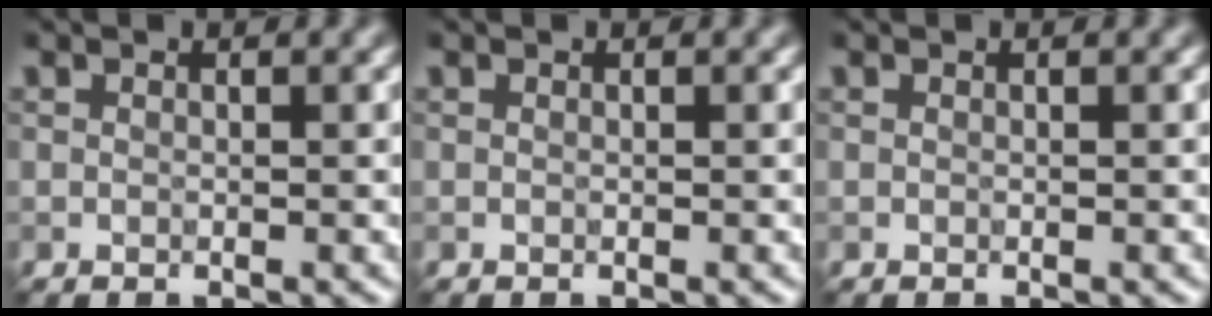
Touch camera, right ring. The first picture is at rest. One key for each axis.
{"total": 0.0}
{"total": 0.0}